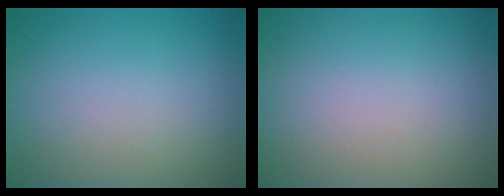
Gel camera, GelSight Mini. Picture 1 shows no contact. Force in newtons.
{"total": 0.0}